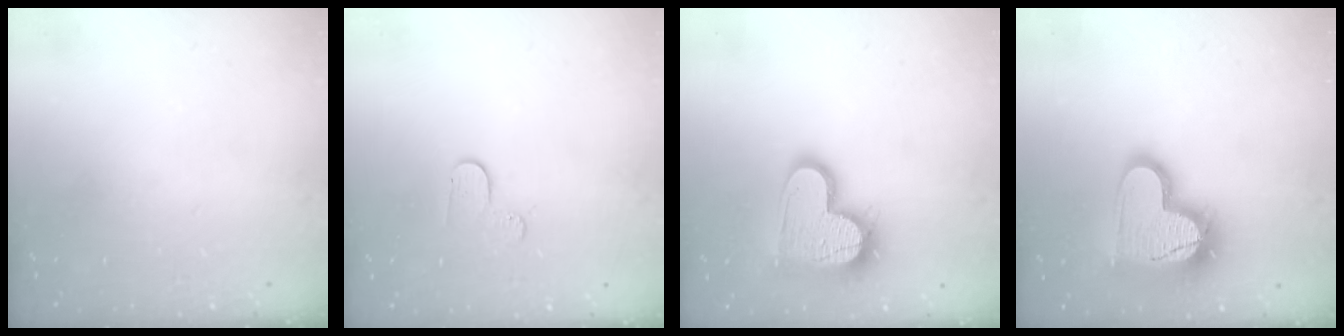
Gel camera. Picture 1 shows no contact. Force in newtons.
{"total": 4.0, "press": 3.9, "slide": 0.4}
{"total": 16.4, "press": 16.3, "slide": 1.2}
{"total": 18.5, "press": 18.4, "slide": 1.6}